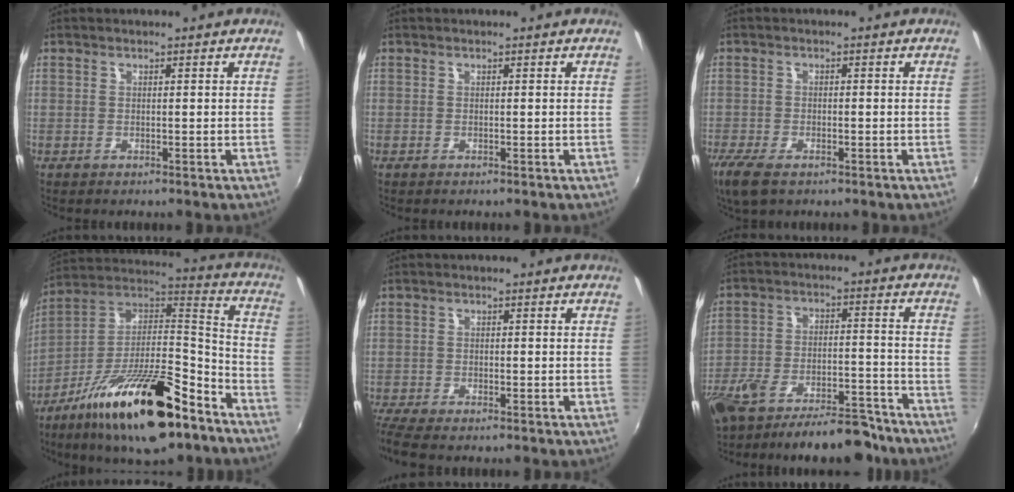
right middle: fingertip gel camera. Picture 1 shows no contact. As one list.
[{"total": 0.0}, {"total": 6.4, "force": [-4.2, 2.5, 4.1], "torque": [-0.100, -0.023, -0.077]}, {"total": 25.0, "force": [-15.1, 8.2, 18.2], "torque": [-0.314, -0.003, -0.251]}, {"total": 4.9, "force": [-4.0, 0.9, 2.7], "torque": [-0.073, -0.020, -0.076]}, {"total": 17.6, "force": [-14.1, 5.6, 8.9], "torque": [-0.175, -0.010, -0.207]}]